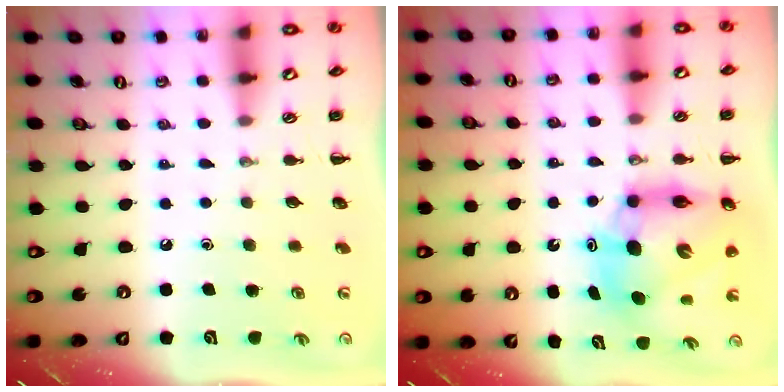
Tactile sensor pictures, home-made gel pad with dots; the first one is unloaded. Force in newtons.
{"total": 12.3, "press": 11.8, "slide": 3.4}